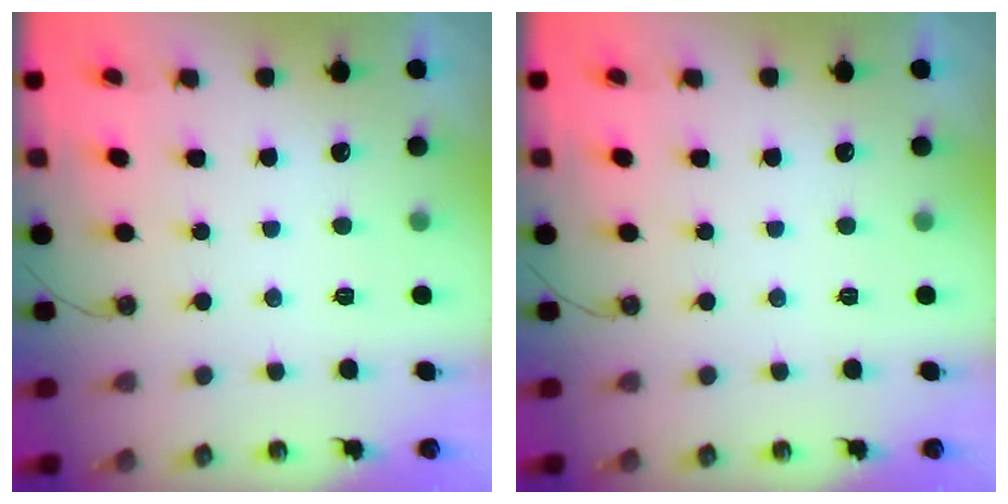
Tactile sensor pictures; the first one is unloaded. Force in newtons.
{"total": 0.0}